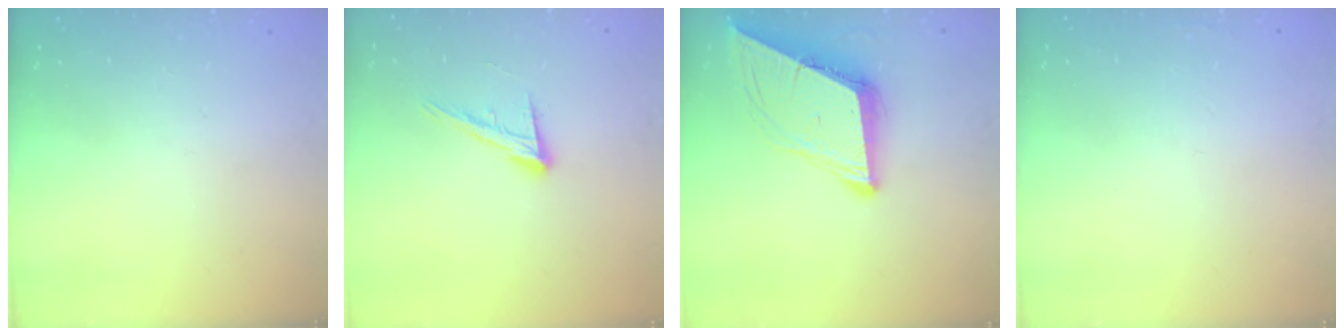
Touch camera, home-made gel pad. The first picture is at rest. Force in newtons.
{"total": 12.3, "press": 12.0, "slide": 2.5}
{"total": 9.1, "press": 9.1, "slide": 0.4}
{"total": 1.6, "press": 1.6, "slide": 0.1}